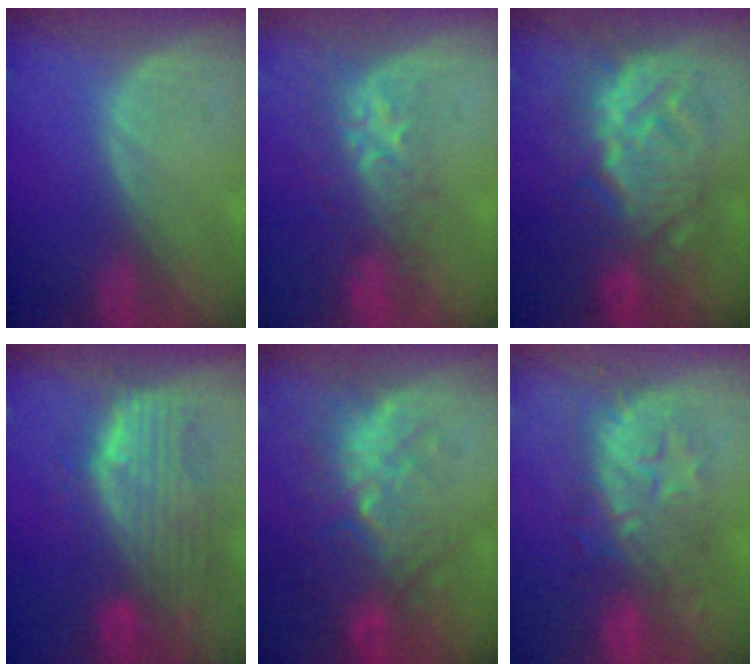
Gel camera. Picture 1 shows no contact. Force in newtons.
{"total": 8.9, "press": 7.2, "slide": 5.2}
{"total": 10.2, "press": 10.2, "slide": 0.5}
{"total": 10.5, "press": 9.1, "slide": 5.3}
{"total": 10.6, "press": 9.6, "slide": 4.5}
{"total": 9.0, "press": 8.9, "slide": 1.1}